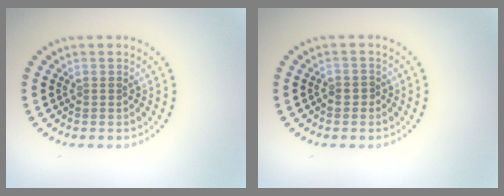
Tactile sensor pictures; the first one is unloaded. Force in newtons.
{"total": 0.9, "press": 0.7, "slide": 0.5}